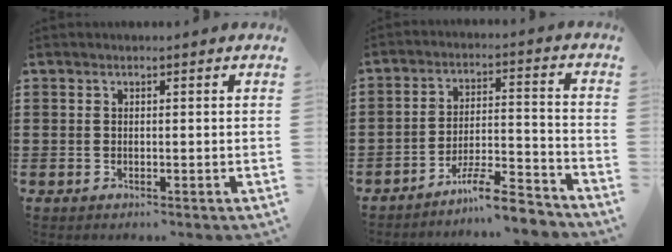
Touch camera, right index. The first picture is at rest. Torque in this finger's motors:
{"motor_torque": [-0.04, 1.12, -0.98, -0.21]}